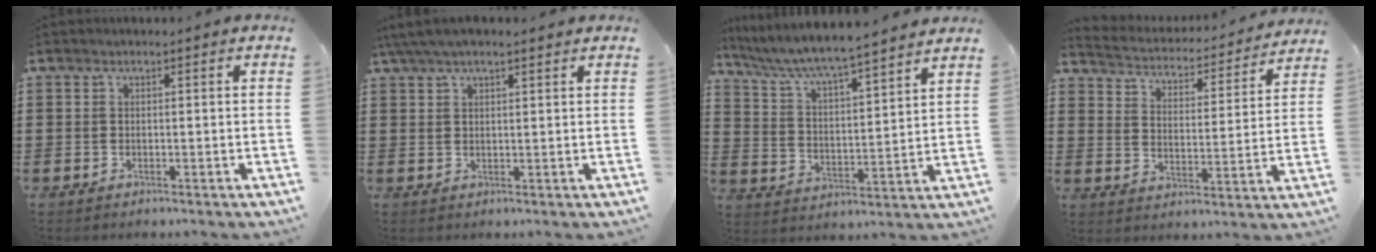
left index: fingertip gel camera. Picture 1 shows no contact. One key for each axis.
{"total": 3.8, "fx": 2.7, "fy": 0.8, "fz": 2.5, "tx": -0.054, "ty": 0.004, "tz": 0.050}
{"total": 5.3, "fx": 5.0, "fy": -0.1, "fz": 1.9, "tx": -0.062, "ty": -0.036, "tz": 0.078}
{"total": 2.9, "fx": 2.9, "fy": 0.2, "fz": 0.1, "tx": -0.024, "ty": -0.032, "tz": 0.040}